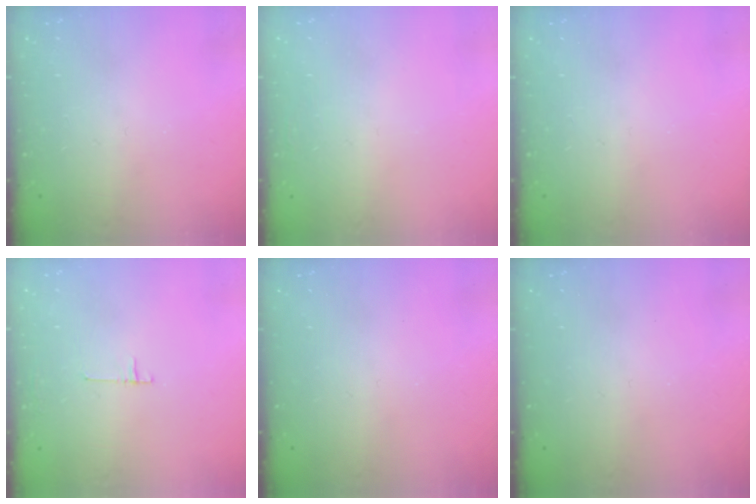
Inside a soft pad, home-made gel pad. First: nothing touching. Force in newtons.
{"total": 1.8, "press": 1.7, "slide": 0.4}
{"total": 0.0}
{"total": 4.5, "press": 4.5, "slide": 0.4}
{"total": 0.0}
{"total": 0.0}